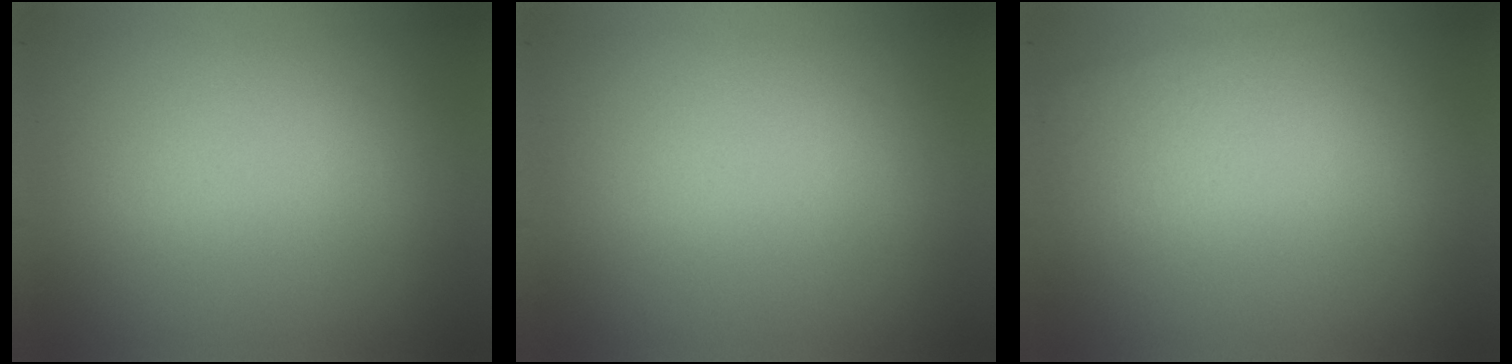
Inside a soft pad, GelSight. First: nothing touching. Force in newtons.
{"total": 0.0}
{"total": 1.1}